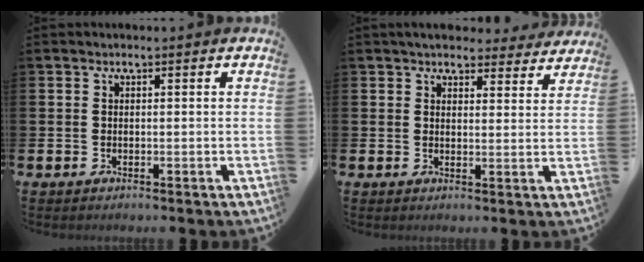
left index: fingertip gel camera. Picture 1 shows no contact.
{"total": 4.5, "force": [4.2, 1.4, 0.8], "torque": [-0.020, -0.022, 0.076]}